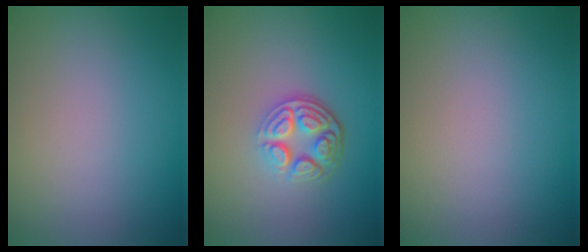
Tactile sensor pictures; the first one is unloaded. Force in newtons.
{"total": 4.7, "press": 3.4, "slide": 3.1}
{"total": 0.0}